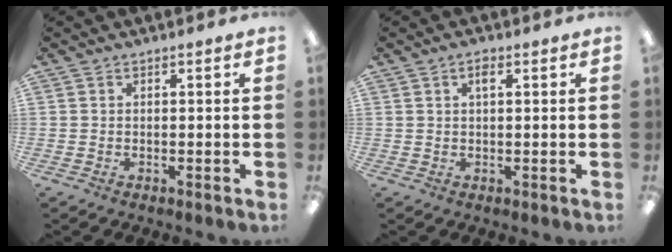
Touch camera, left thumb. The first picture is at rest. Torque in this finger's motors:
{"motor_torque": [-0.08, 0.01, -0.08, -0.23, 0.04]}